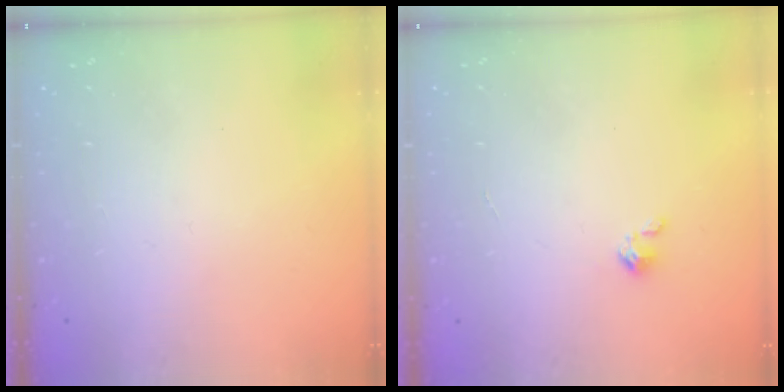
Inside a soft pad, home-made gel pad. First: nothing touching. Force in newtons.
{"total": 1.6, "press": 1.6, "slide": 0.4}